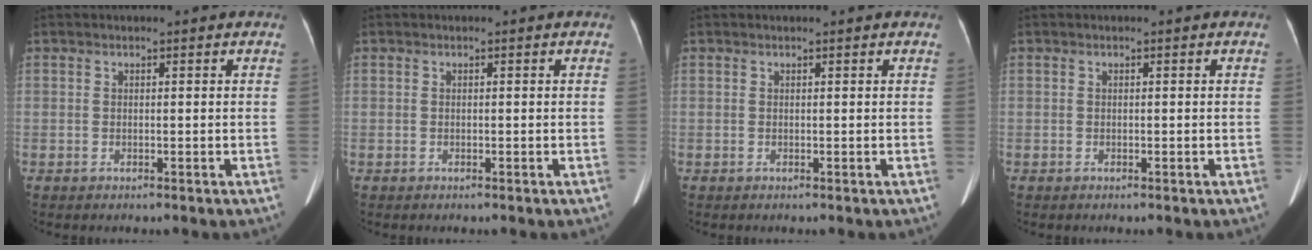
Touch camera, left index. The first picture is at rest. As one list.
[{"total": 0.0}, {"total": 0.5, "force": [0.5, -0.1, 0.1], "torque": [-0.008, 0.012, 0.012]}, {"total": 0.0}]